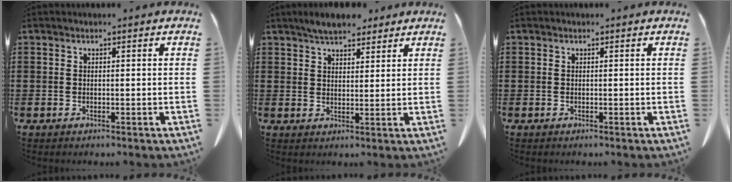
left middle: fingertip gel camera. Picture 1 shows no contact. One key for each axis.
{"total": 4.7, "fx": 4.2, "fy": 1.3, "fz": 1.6, "tx": -0.042, "ty": -0.005, "tz": 0.081}
{"total": 0.0}